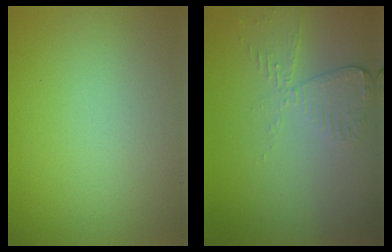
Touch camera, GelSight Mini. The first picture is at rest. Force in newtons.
{"total": 2.7, "press": 2.4, "slide": 1.2}